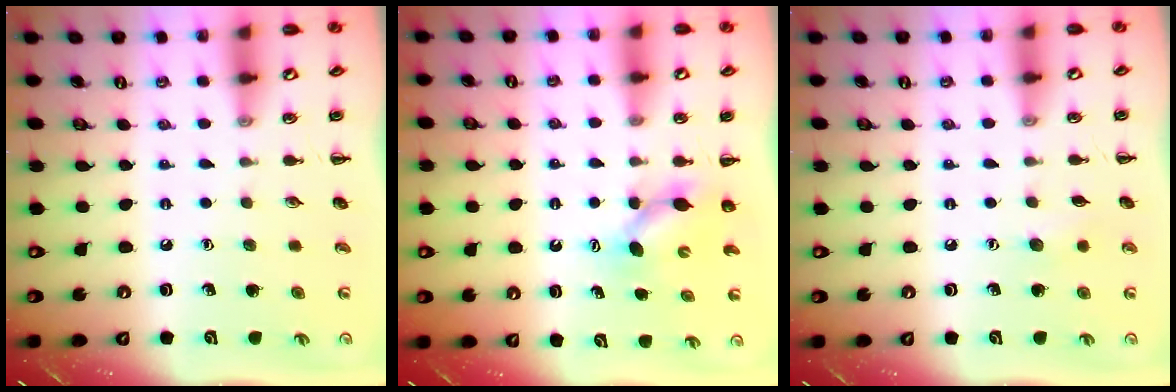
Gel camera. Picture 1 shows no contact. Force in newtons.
{"total": 5.2, "press": 5.2, "slide": 0.3}
{"total": 4.3, "press": 4.2, "slide": 1.0}